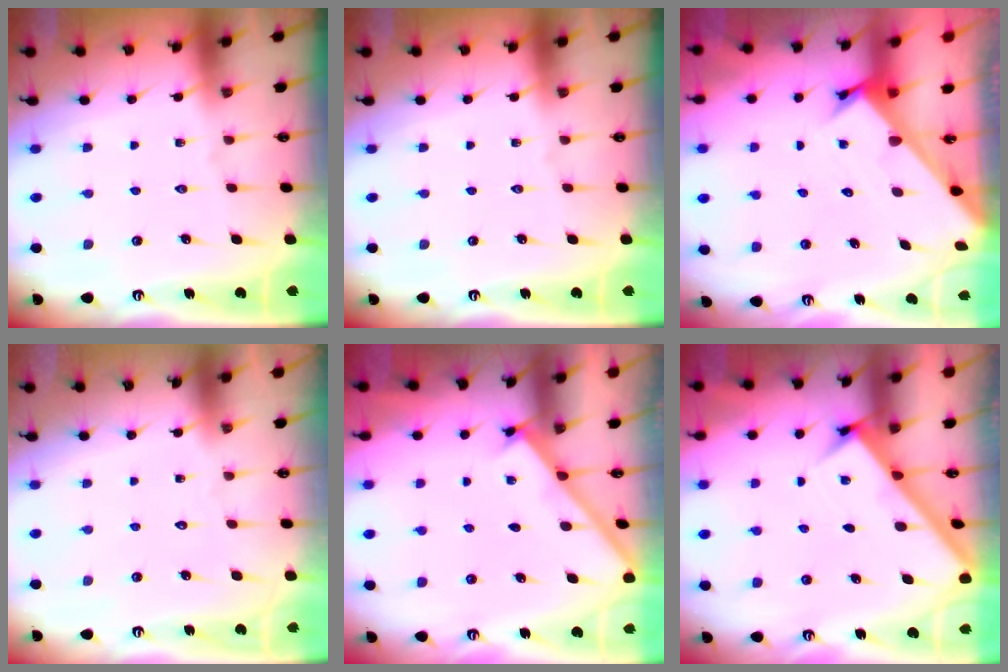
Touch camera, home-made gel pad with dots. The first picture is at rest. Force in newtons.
{"total": 0.0}
{"total": 2.2, "press": 2.2, "slide": 0.1}
{"total": 1.6, "press": 1.6, "slide": 0.1}
{"total": 3.1, "press": 3.1, "slide": 0.1}
{"total": 2.9, "press": 2.9, "slide": 0.1}